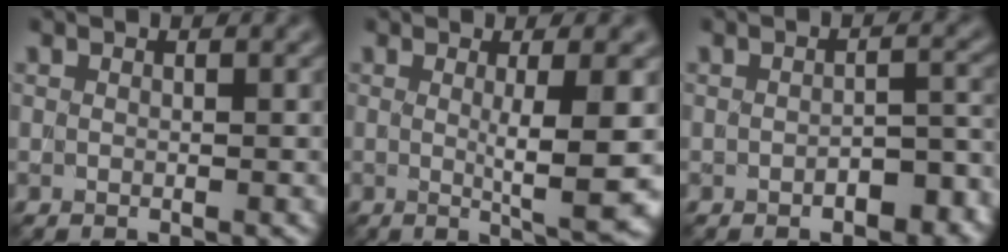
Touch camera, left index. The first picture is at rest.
{"total": 5.8, "force": [-0.1, 0.8, 5.7], "torque": [-0.084, -0.008, 0.004]}
{"total": 3.4, "force": [-1.8, 1.5, 2.6], "torque": [-0.040, 0.003, -0.019]}